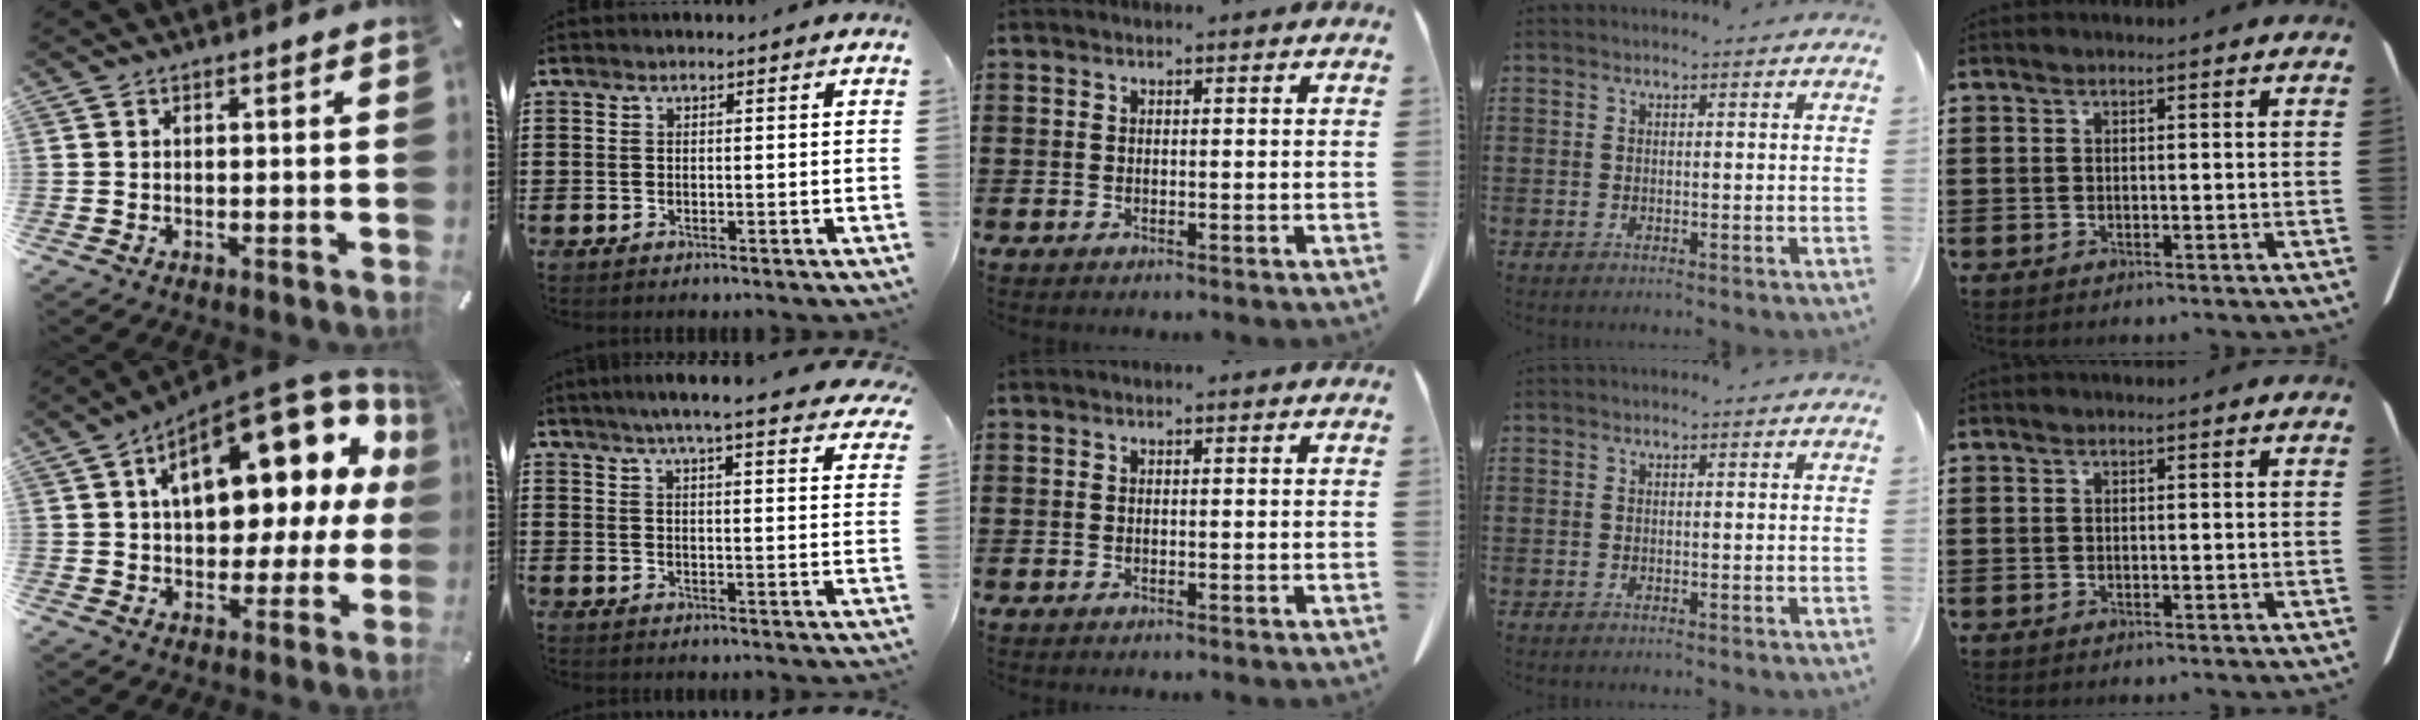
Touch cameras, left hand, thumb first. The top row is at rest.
{"thumb": {"total": 21.1, "force": [8.1, 10.7, 16.3], "torque": [-0.231, -0.050, 0.132]}, "index": {"total": 5.3, "force": [4.8, -0.4, 2.4], "torque": [-0.065, -0.017, 0.081]}}